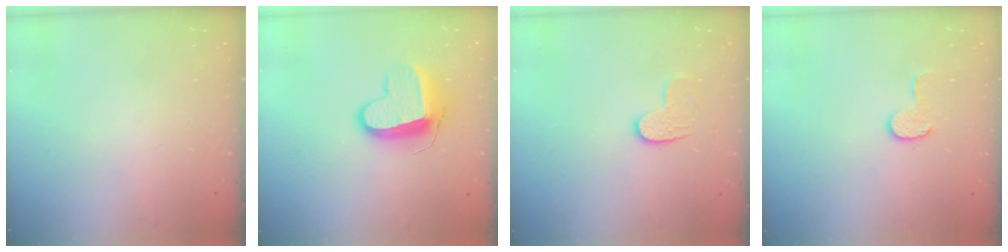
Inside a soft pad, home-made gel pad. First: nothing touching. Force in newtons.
{"total": 11.3, "press": 11.3, "slide": 1.1}
{"total": 6.2, "press": 6.2, "slide": 0.3}
{"total": 6.4, "press": 6.4, "slide": 0.6}